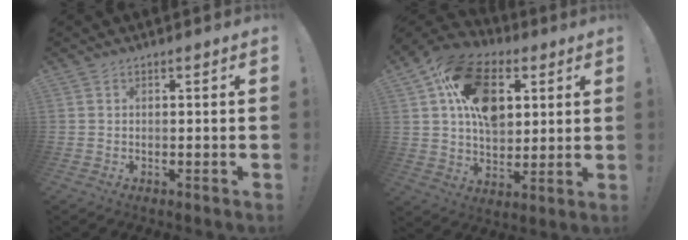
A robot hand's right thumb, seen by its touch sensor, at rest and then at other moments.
{"total": 19.9, "force": [5.9, 13.1, 13.8], "torque": [-0.223, -0.009, 0.105]}